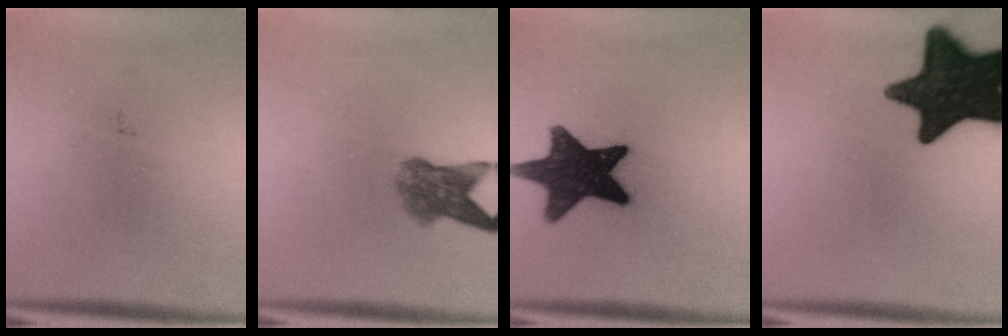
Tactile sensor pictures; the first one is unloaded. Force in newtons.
{"total": 5.1}
{"total": 14.8}
{"total": 17.2}